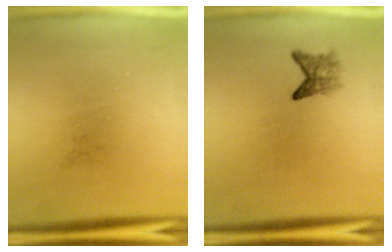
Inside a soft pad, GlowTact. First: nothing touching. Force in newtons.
{"total": 2.3}